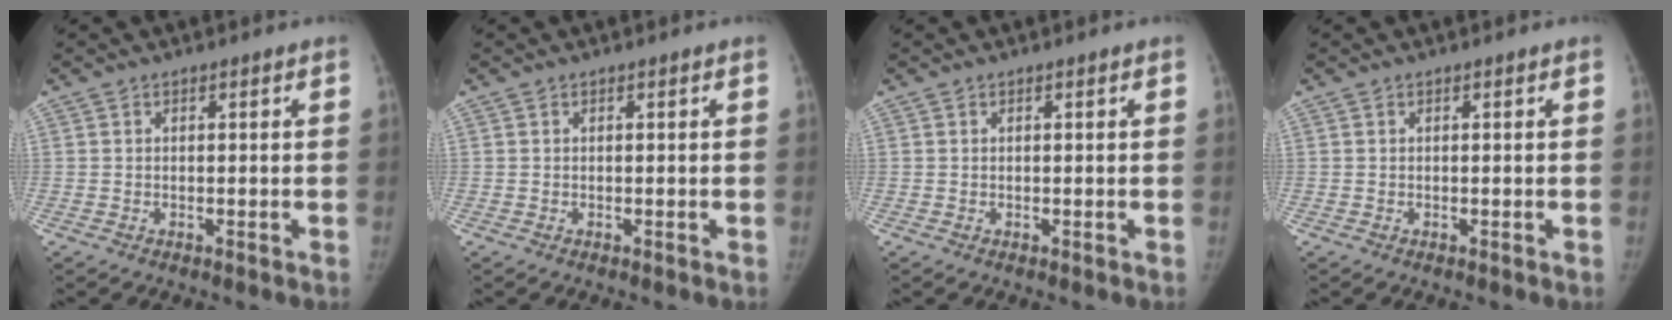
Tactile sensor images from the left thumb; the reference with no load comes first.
{"total": 0.0}
{"total": 0.0}
{"total": 0.0}